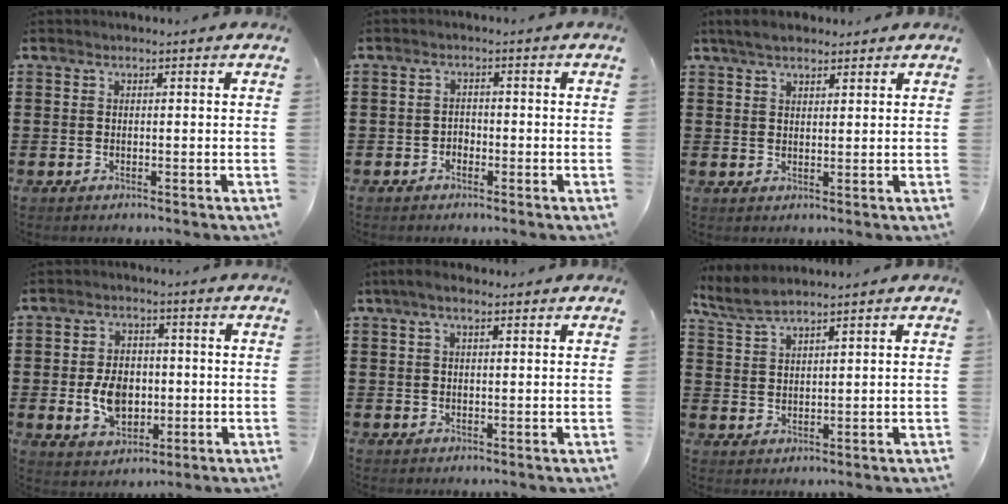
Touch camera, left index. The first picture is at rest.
{"total": 1.4, "force": [-1.1, 0.8, 0.4], "torque": [-0.013, 0.001, -0.026]}
{"total": 3.1, "force": [2.5, 1.2, 1.5], "torque": [-0.036, 0.004, 0.046]}
{"total": 7.1, "force": [-0.8, 5.0, 5.0], "torque": [-0.102, -0.001, -0.022]}
{"total": 2.7, "force": [1.3, 0.9, 2.2], "torque": [-0.044, 0.006, 0.022]}
{"total": 3.3, "force": [2.9, 0.3, 1.6], "torque": [-0.039, -0.003, 0.054]}